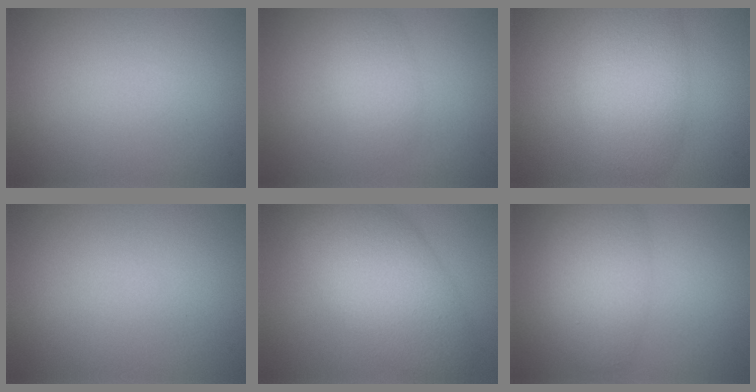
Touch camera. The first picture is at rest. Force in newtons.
{"total": 2.1, "press": 2.1, "slide": 0.1}
{"total": 5.9, "press": 5.8, "slide": 0.3}
{"total": 0.0}
{"total": 8.2, "press": 8.2, "slide": 0.4}
{"total": 4.9, "press": 4.9, "slide": 0.1}